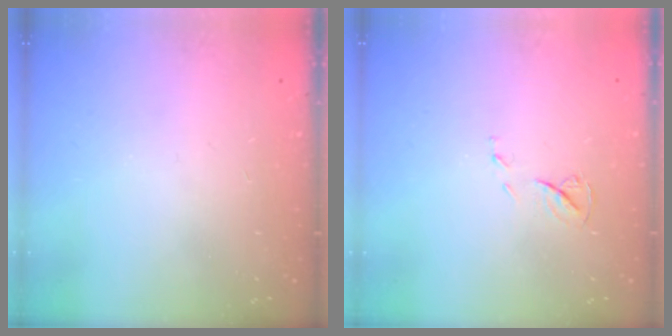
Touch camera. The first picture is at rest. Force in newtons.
{"total": 5.7, "press": 5.6, "slide": 0.5}